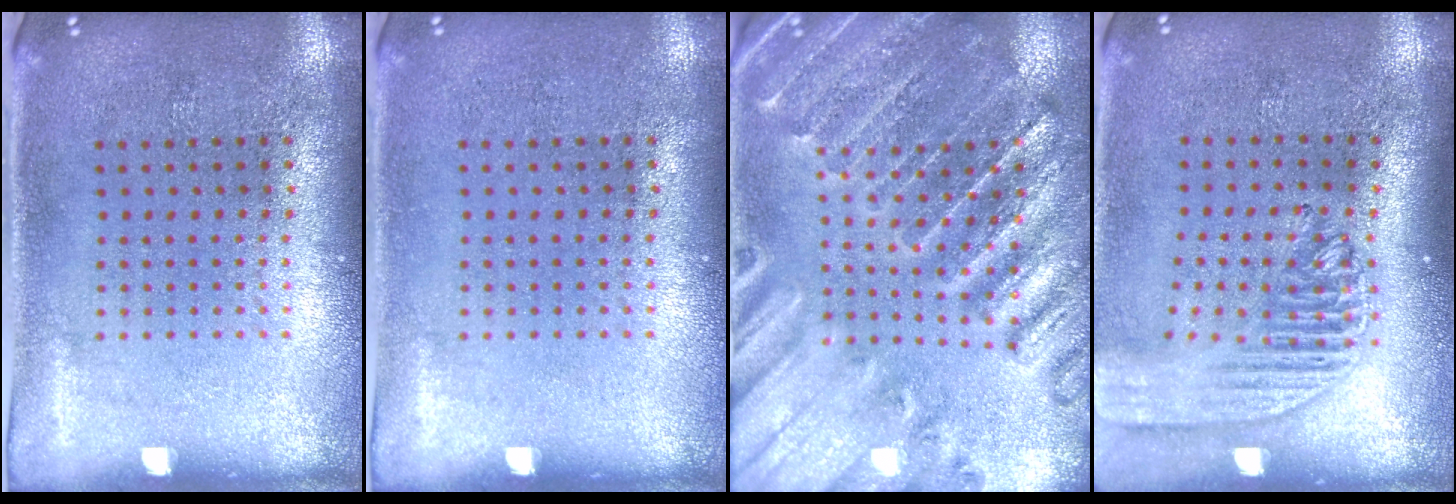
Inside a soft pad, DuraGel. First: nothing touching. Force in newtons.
{"total": 0.0}
{"total": 2.0, "press": 2.0, "slide": 0.1}
{"total": 2.0, "press": 1.7, "slide": 1.1}